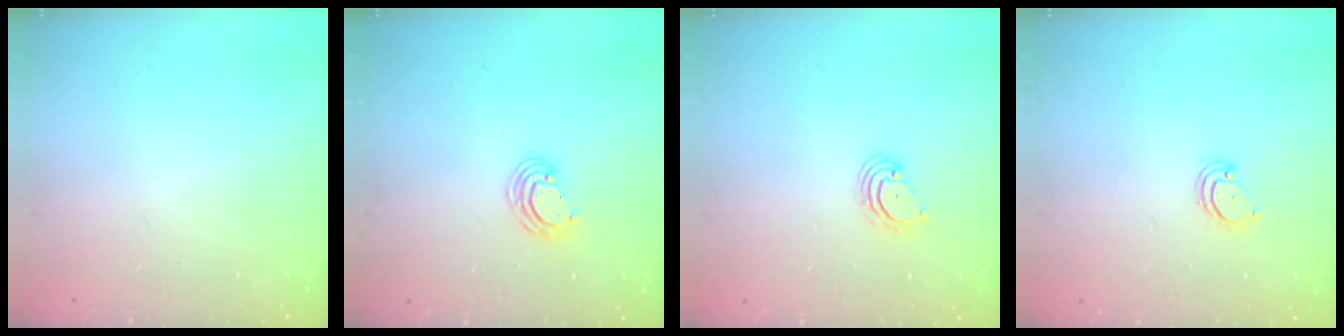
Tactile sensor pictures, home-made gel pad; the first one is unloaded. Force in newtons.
{"total": 4.8, "press": 4.8, "slide": 0.2}
{"total": 3.2, "press": 3.2, "slide": 0.4}
{"total": 2.3, "press": 2.3, "slide": 0.2}